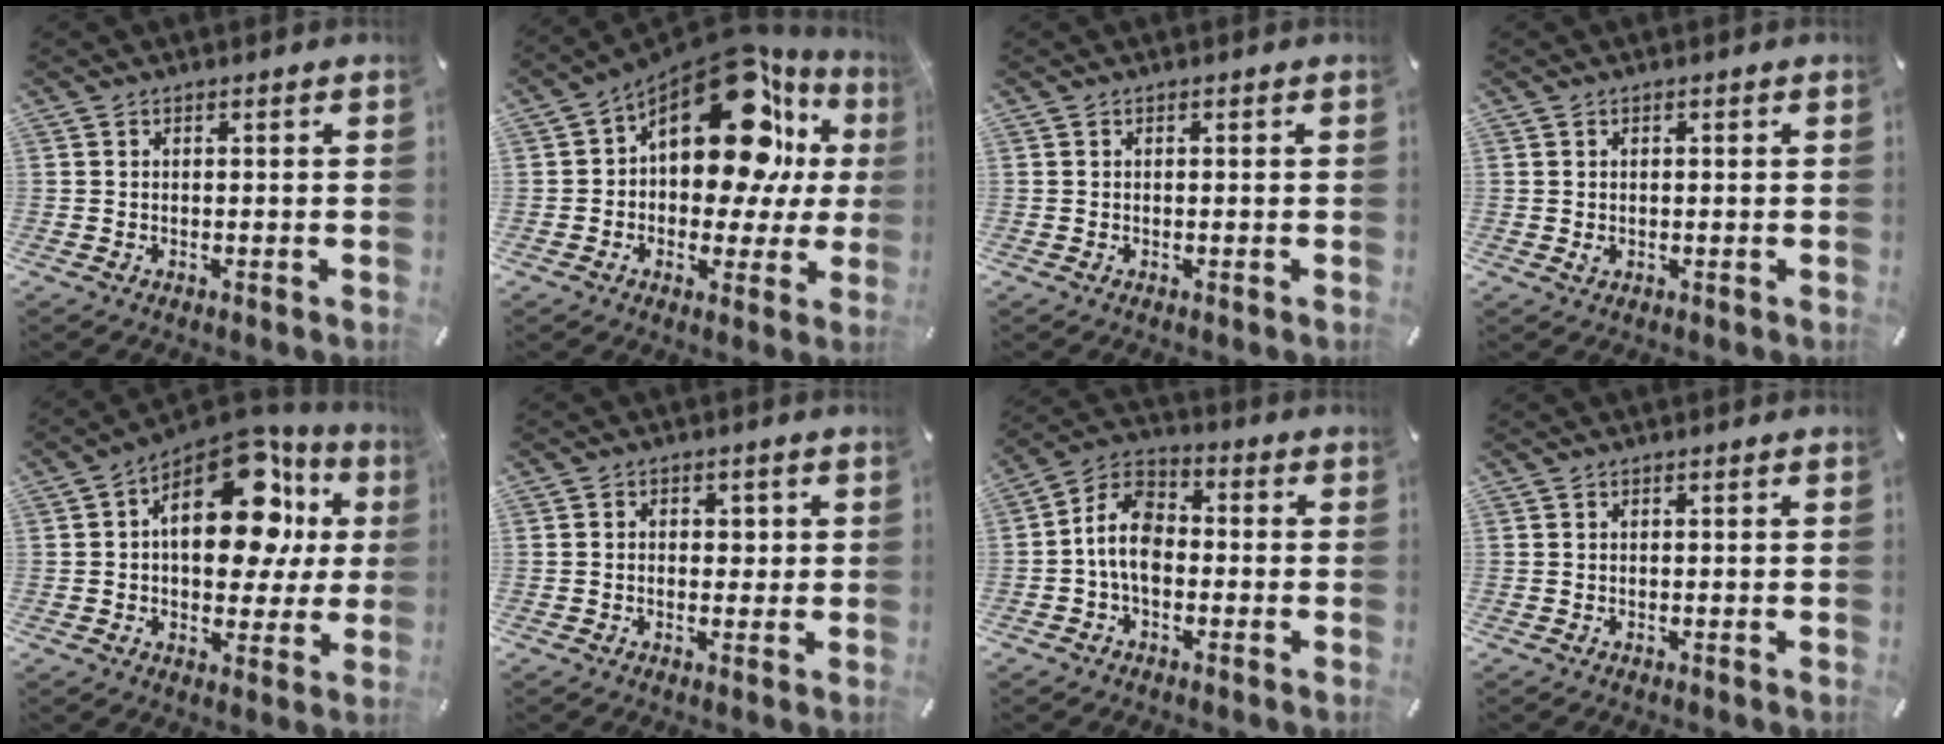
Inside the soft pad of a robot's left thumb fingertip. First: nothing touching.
{"total": 22.5, "force": [8.8, 12.3, 16.7], "torque": [-0.263, -0.059, 0.148]}
{"total": 0.0}
{"total": 0.8, "force": [0.0, 0.6, 0.5], "torque": [-0.002, -0.001, -0.003]}
{"total": 21.6, "force": [6.7, 12.0, 16.6], "torque": [-0.235, -0.036, 0.113]}
{"total": 2.7, "force": [-0.3, 2.2, 1.5], "torque": [-0.014, 0.001, -0.014]}
{"total": 9.7, "force": [-1.9, 6.5, 6.9], "torque": [-0.153, 0.014, -0.038]}
{"total": 0.0}